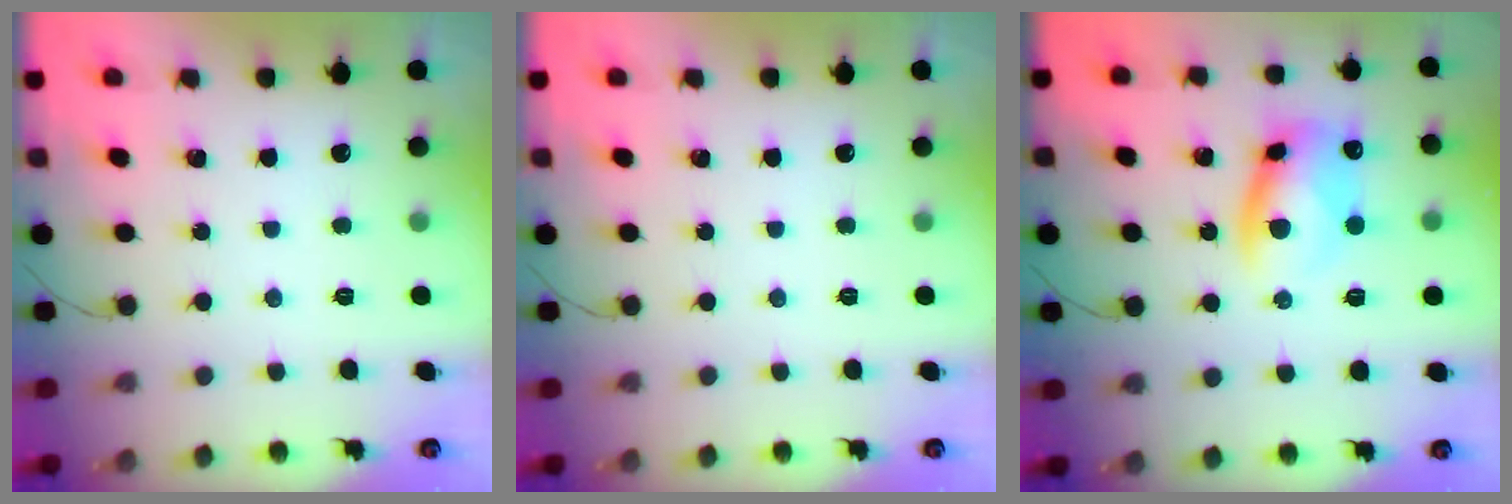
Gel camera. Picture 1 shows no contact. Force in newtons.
{"total": 0.0}
{"total": 9.4, "press": 9.3, "slide": 1.2}